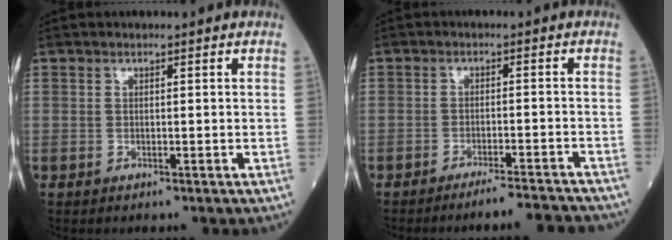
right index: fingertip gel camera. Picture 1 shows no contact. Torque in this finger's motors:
{"motor_torque": [1.03, -1.12, 0.14, 0.06]}